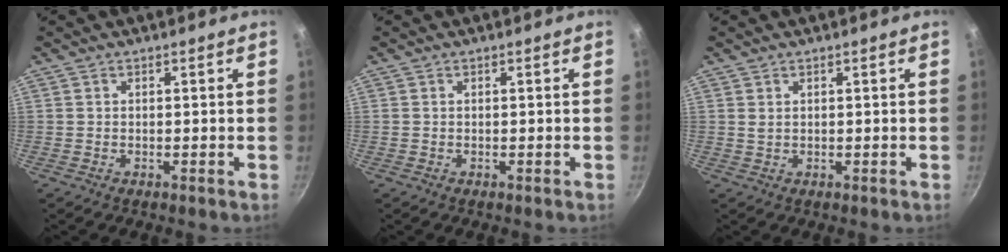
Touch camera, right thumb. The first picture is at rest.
{"total": 0.0}
{"total": 0.8, "force": [0.6, 0.4, 0.4], "torque": [-0.008, -0.005, 0.012]}